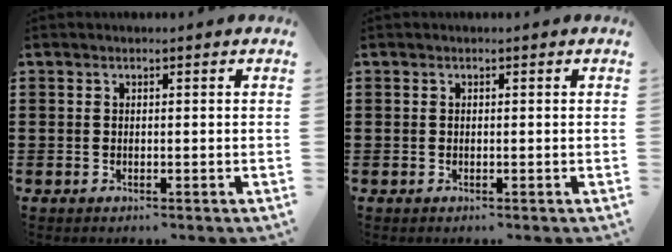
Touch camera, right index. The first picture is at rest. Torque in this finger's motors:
{"motor_torque": [0.17, 0.13, 0.03, 0.02]}